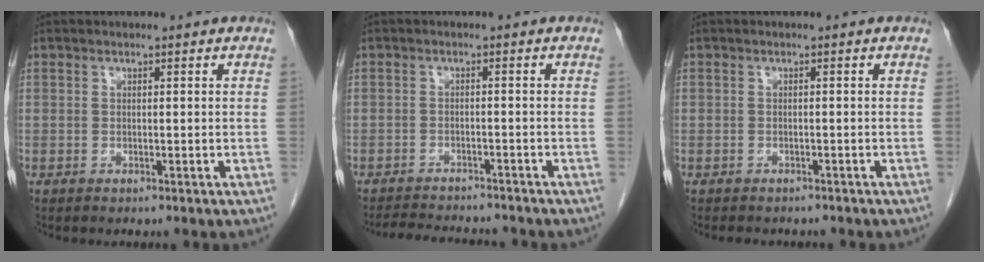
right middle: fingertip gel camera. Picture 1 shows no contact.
{"total": 8.2, "force": [-7.7, 1.3, 2.4], "torque": [-0.035, -0.001, -0.108]}
{"total": 3.7, "force": [-3.2, 1.8, 0.8], "torque": [-0.014, -0.001, -0.039]}